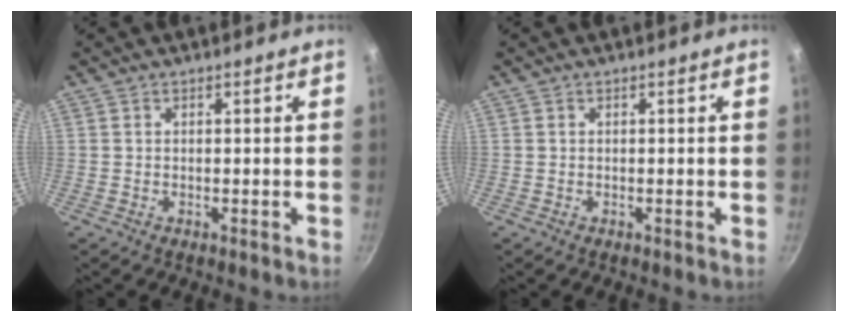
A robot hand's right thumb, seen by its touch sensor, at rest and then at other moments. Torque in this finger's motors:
{"motor_torque": [-0.04, 0.00, -0.02, 0.02, 0.04]}